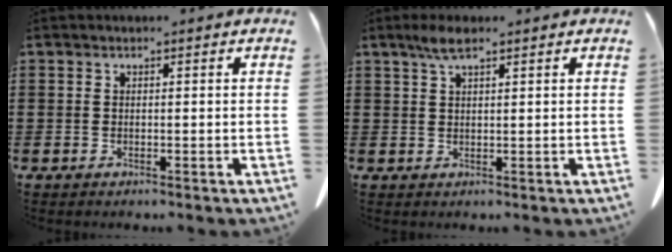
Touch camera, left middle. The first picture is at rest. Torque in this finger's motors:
{"motor_torque": [0.78, 0.08, 0.22, 0.10]}